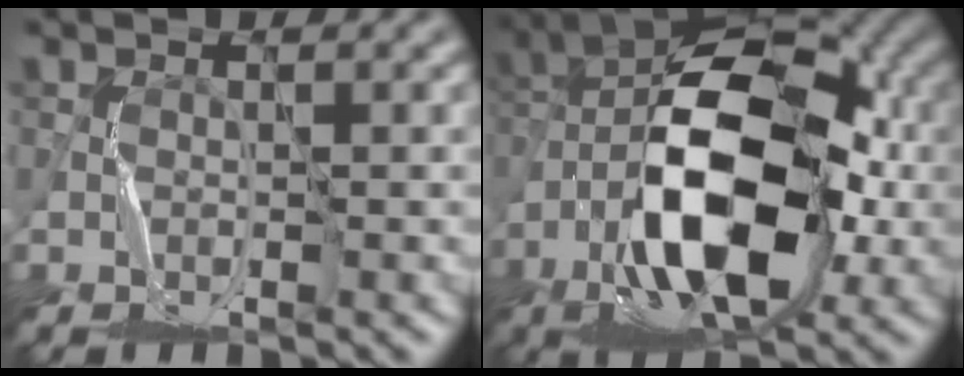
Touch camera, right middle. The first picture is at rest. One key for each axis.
{"total": 14.1, "fx": -3.4, "fy": 7.1, "fz": 11.7, "tx": -0.199, "ty": 0.014, "tz": -0.073}